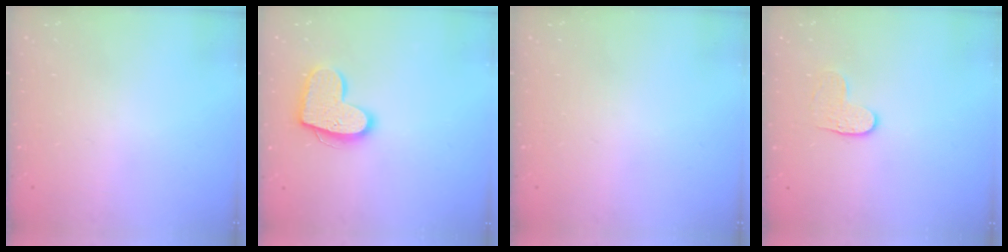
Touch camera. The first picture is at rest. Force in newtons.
{"total": 14.8, "press": 14.8, "slide": 1.0}
{"total": 0.0}
{"total": 4.0, "press": 3.9, "slide": 0.4}